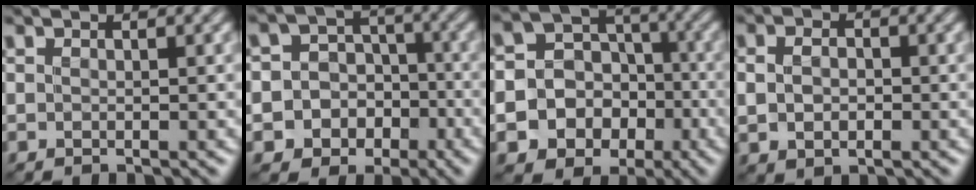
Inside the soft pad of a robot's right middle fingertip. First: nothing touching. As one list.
[{"total": 9.0, "force": [-4.0, 7.9, 1.7], "torque": [-0.027, -0.008, -0.083]}, {"total": 13.4, "force": [-5.7, 11.6, 3.5], "torque": [-0.078, -0.034, -0.097]}, {"total": 3.1, "force": [0.0, 2.3, 2.1], "torque": [-0.037, 0.002, 0.002]}]